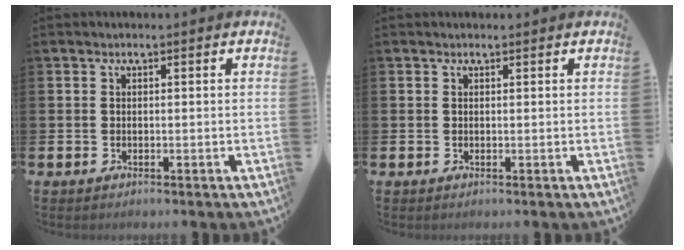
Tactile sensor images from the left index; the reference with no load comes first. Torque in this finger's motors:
{"motor_torque": [0.87, -1.26, -0.16, 0.03]}